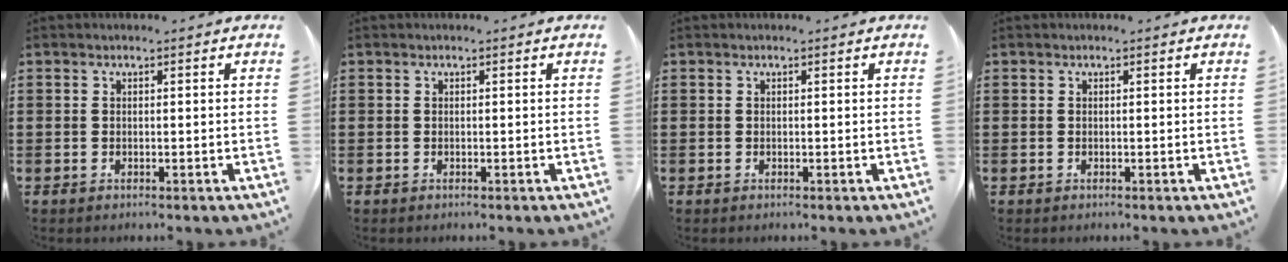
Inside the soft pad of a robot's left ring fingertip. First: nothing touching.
{"total": 0.0}
{"total": 0.0}
{"total": 0.0}